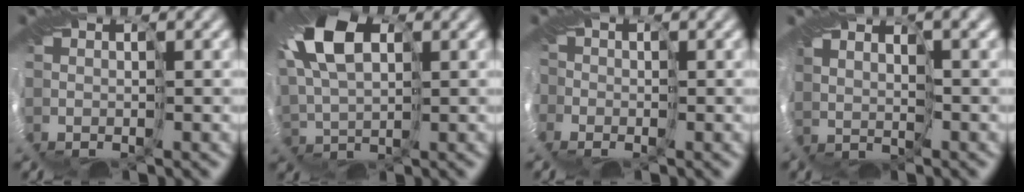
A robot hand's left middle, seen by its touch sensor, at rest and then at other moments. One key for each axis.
{"total": 8.5, "fx": 3.5, "fy": 4.6, "fz": 6.2, "tx": -0.154, "ty": 0.028, "tz": 0.052}
{"total": 2.9, "fx": -1.9, "fy": 2.2, "fz": 0.2, "tx": -0.015, "ty": -0.006, "tz": -0.027}
{"total": 3.0, "fx": 2.5, "fy": 1.0, "fz": 1.2, "tx": -0.023, "ty": 0.011, "tz": 0.050}